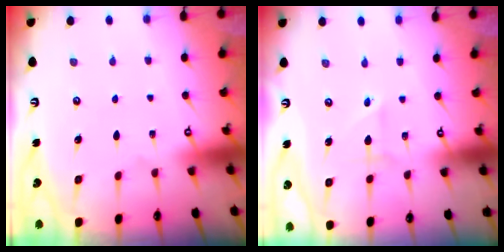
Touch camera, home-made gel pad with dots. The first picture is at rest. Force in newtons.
{"total": 1.6, "press": 1.4, "slide": 0.9}